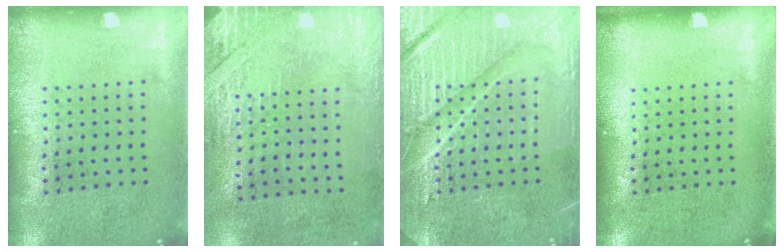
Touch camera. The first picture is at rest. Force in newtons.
{"total": 2.8, "press": 2.4, "slide": 1.4}
{"total": 4.3, "press": 4.2, "slide": 0.6}
{"total": 0.0}